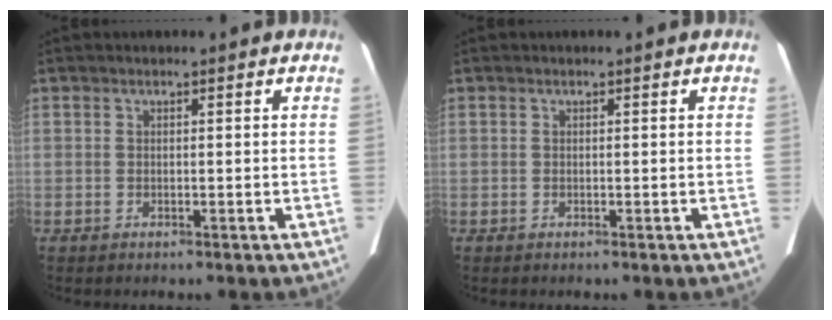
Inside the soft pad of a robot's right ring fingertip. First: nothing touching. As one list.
[{"total": 0.0}]